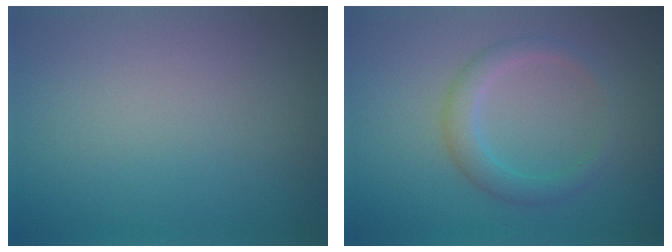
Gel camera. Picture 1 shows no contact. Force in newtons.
{"total": 2.4, "press": 2.4, "slide": 0.1}